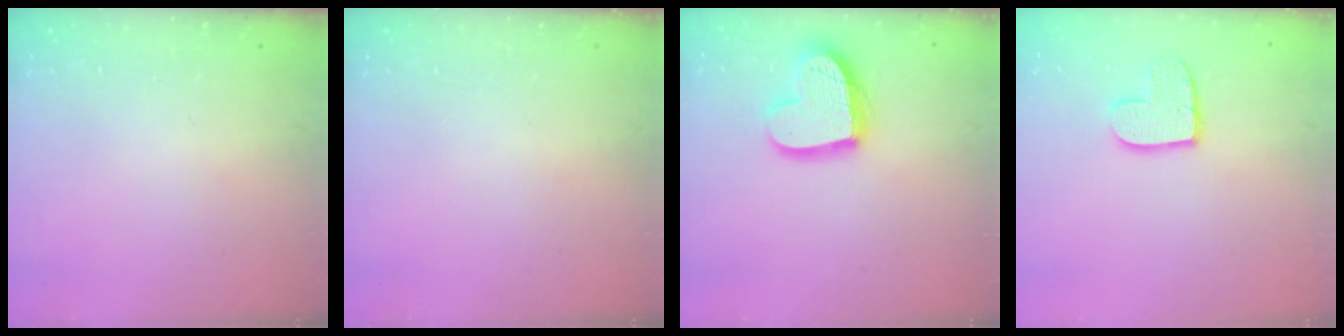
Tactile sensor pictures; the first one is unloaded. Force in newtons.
{"total": 0.0}
{"total": 17.2, "press": 17.1, "slide": 1.5}
{"total": 10.7, "press": 10.7, "slide": 1.0}